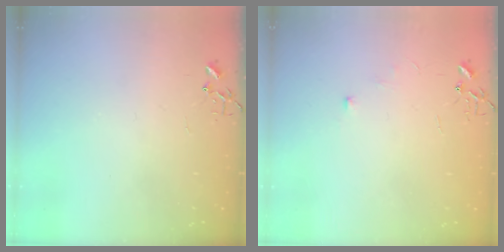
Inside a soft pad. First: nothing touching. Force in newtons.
{"total": 5.4, "press": 5.3, "slide": 0.7}